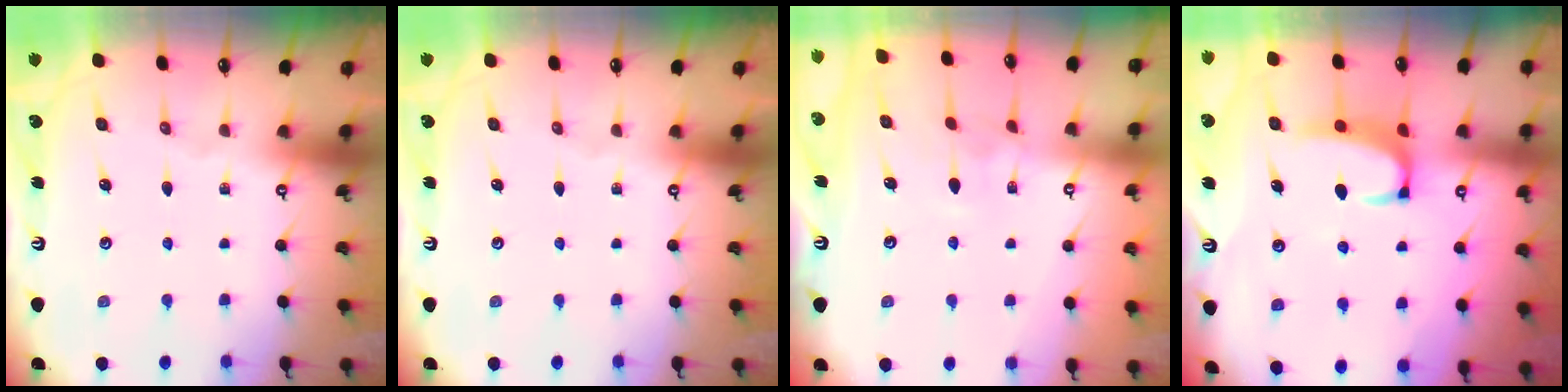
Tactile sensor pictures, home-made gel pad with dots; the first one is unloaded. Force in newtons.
{"total": 0.0}
{"total": 2.9, "press": 2.9, "slide": 0.3}
{"total": 2.9, "press": 2.8, "slide": 0.7}